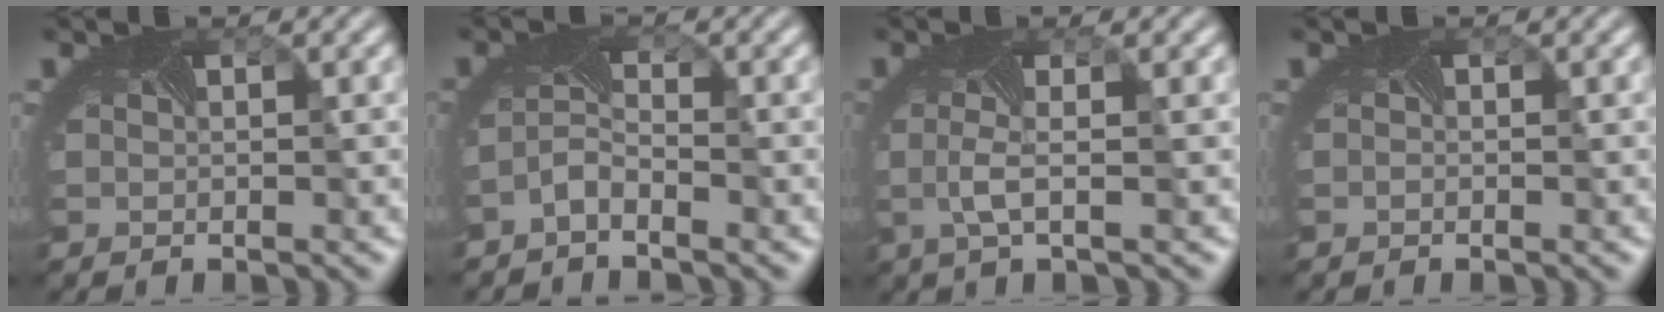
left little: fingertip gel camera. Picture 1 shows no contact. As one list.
[{"total": 1.6, "force": [-1.4, 0.3, 0.7], "torque": [-0.027, 0.001, -0.033]}, {"total": 1.9, "force": [-0.3, 0.1, 1.8], "torque": [-0.050, -0.004, -0.004]}, {"total": 0.0}]